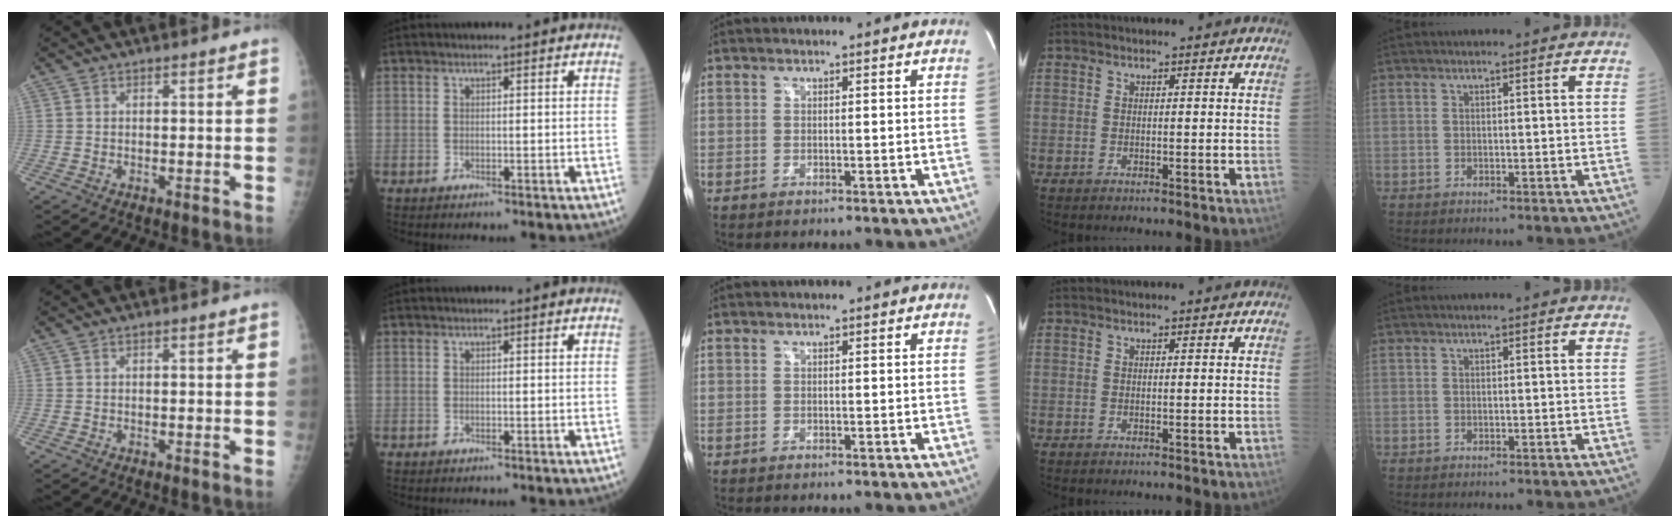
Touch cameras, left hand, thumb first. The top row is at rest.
{}